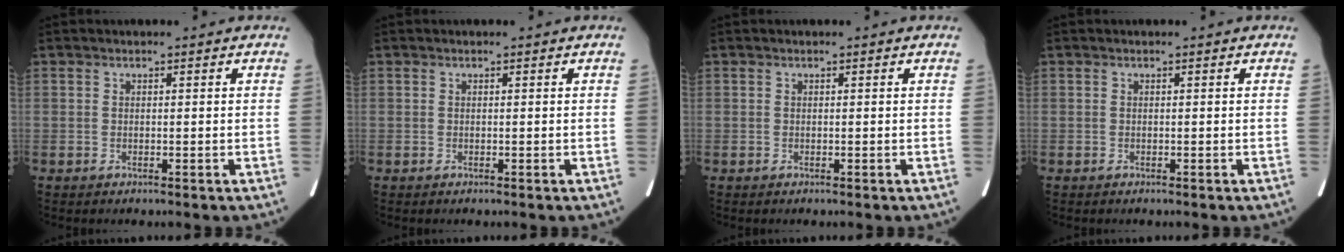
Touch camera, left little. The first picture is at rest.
{"total": 0.0}
{"total": 0.0}
{"total": 0.0}